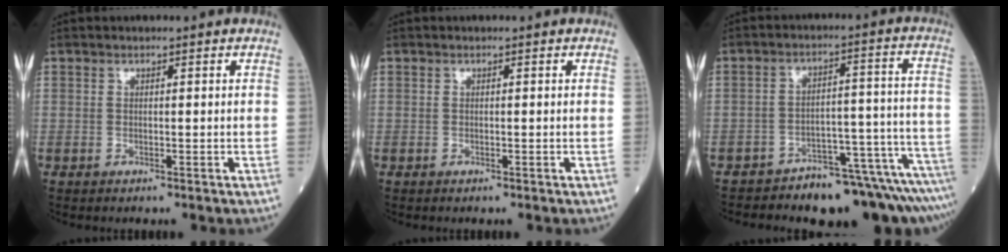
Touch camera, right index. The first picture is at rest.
{"total": 0.0}
{"total": 13.9, "force": [-13.1, 1.4, 4.4], "torque": [-0.015, 0.049, -0.175]}